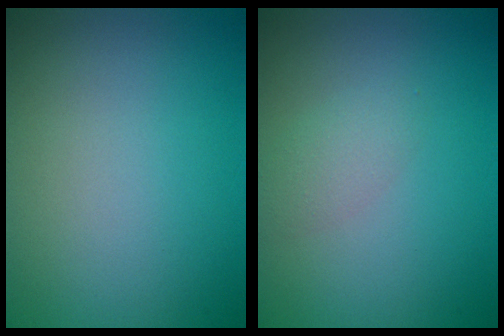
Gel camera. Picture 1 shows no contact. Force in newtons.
{"total": 1.6, "press": 1.6, "slide": 0.0}